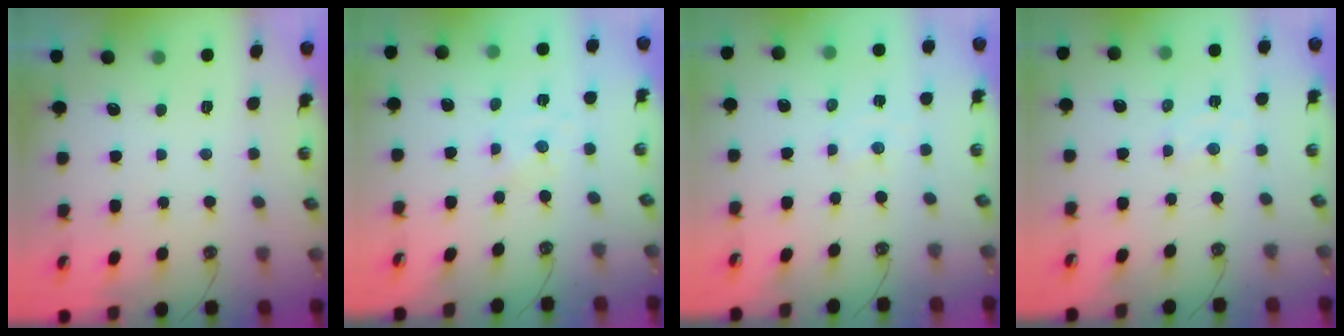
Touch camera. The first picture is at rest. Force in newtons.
{"total": 0.6, "press": 0.6, "slide": 0.2}
{"total": 1.8, "press": 1.7, "slide": 0.3}
{"total": 5.6, "press": 5.5, "slide": 0.4}